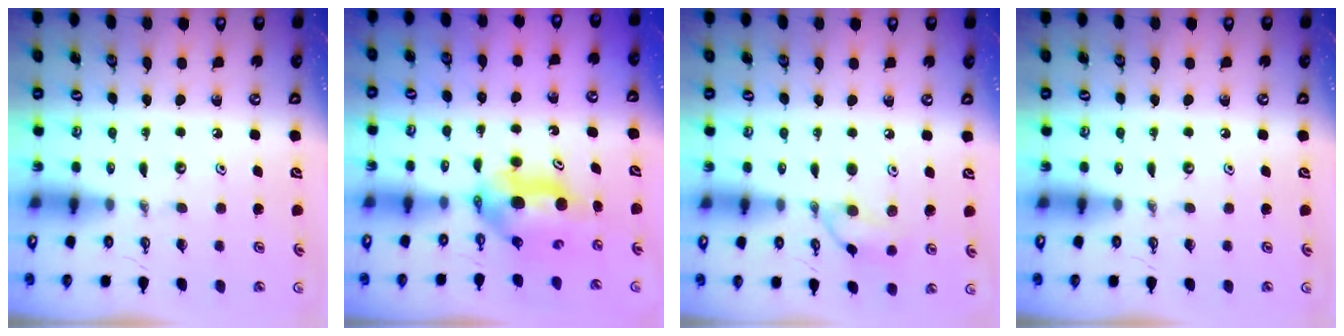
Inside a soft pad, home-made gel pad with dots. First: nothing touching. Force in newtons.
{"total": 5.1, "press": 5.1, "slide": 0.7}
{"total": 8.4, "press": 8.4, "slide": 0.3}
{"total": 0.0}